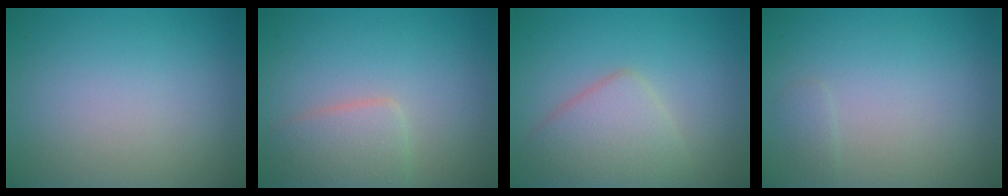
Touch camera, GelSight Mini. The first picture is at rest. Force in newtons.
{"total": 2.9, "press": 2.9, "slide": 0.1}
{"total": 4.2, "press": 4.2, "slide": 0.0}
{"total": 0.6, "press": 0.6, "slide": 0.0}